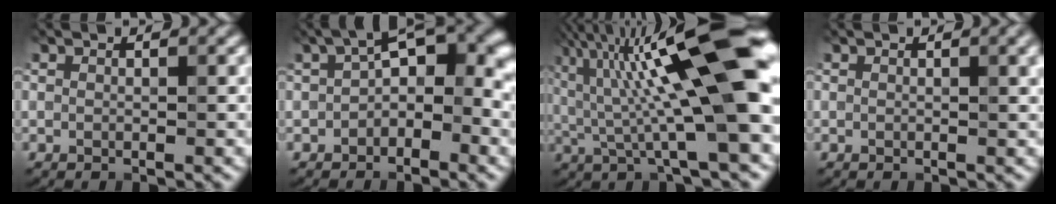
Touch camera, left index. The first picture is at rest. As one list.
[{"total": 5.0, "force": [-0.6, 2.1, 4.5], "torque": [-0.073, 0.025, 0.002]}, {"total": 13.7, "force": [1.7, 2.3, 13.4], "torque": [-0.229, 0.025, 0.049]}, {"total": 2.4, "force": [0.8, 0.9, 2.0], "torque": [-0.011, 0.014, 0.011]}]